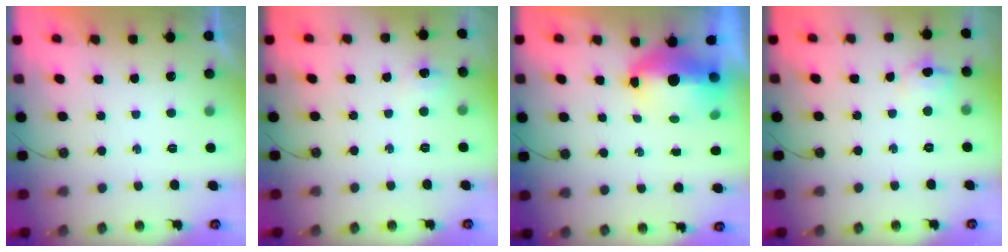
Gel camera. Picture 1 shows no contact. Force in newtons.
{"total": 5.9, "press": 5.8, "slide": 0.6}
{"total": 12.9, "press": 9.2, "slide": 9.1}
{"total": 5.6, "press": 5.3, "slide": 1.6}